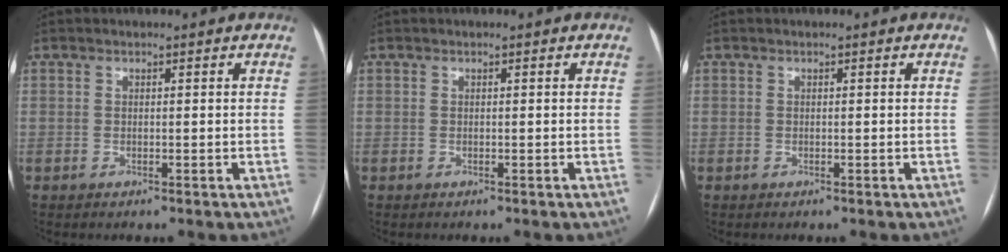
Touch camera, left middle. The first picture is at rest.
{"total": 0.0}
{"total": 0.0}